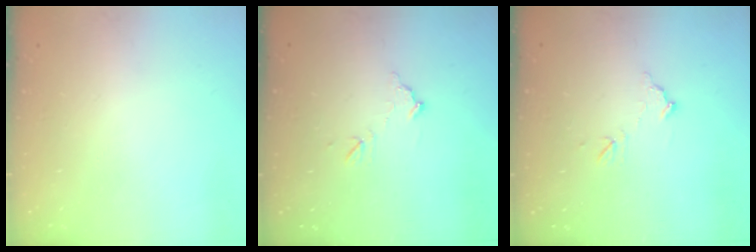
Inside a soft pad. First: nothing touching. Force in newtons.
{"total": 7.0, "press": 7.0, "slide": 0.3}
{"total": 7.0, "press": 7.0, "slide": 0.3}